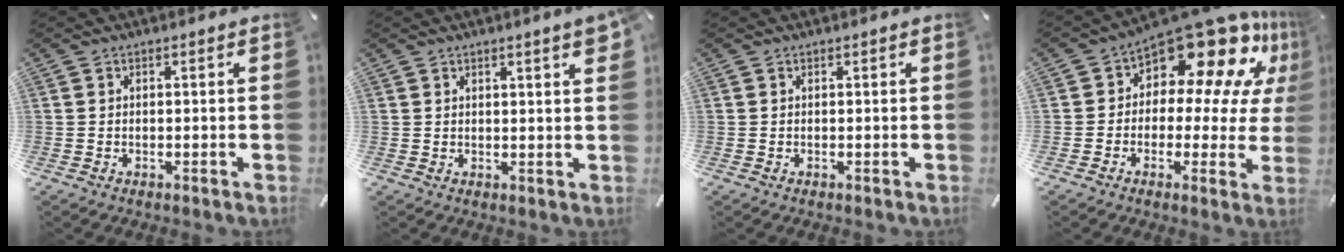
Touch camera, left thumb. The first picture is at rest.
{"total": 2.6, "force": [1.8, 0.4, 1.9], "torque": [-0.031, -0.002, 0.030]}
{"total": 0.0}
{"total": 16.4, "force": [10.6, 8.1, 9.5], "torque": [-0.146, -0.091, 0.181]}